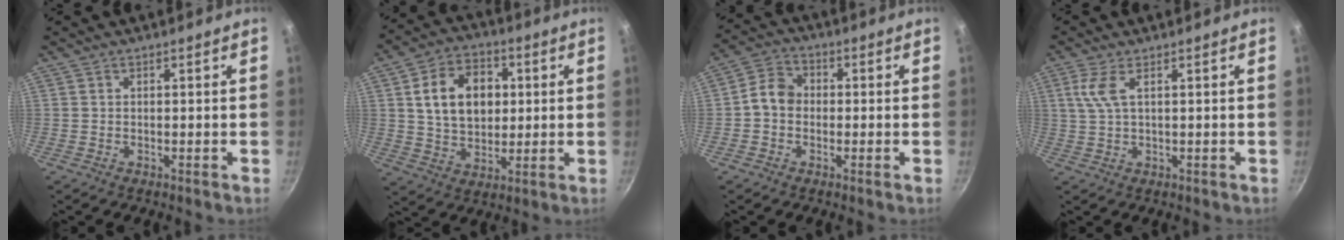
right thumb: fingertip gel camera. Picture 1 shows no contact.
{"total": 13.8, "force": [2.5, 10.0, 9.2], "torque": [-0.126, 0.005, 0.040]}
{"total": 5.8, "force": [-0.5, 4.8, 3.3], "torque": [-0.035, 0.020, -0.027]}
{"total": 4.3, "force": [1.4, 1.4, 3.8], "torque": [-0.092, 0.005, 0.030]}